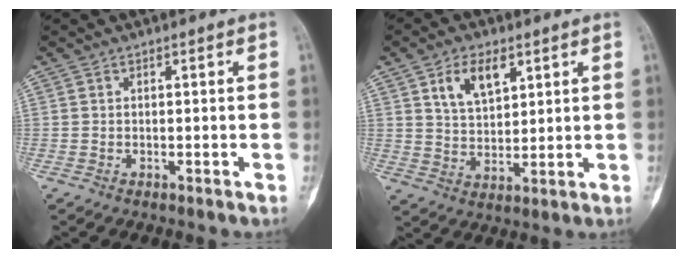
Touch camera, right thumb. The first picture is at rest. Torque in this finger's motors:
{"motor_torque": [0.02, 0.14, 0.30, -0.22, 0.05]}